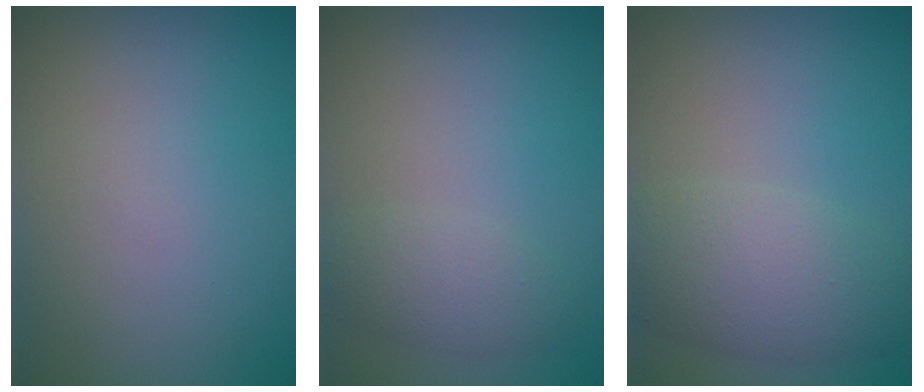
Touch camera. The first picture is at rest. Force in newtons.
{"total": 2.1, "press": 2.1, "slide": 0.2}
{"total": 4.6, "press": 4.6, "slide": 0.2}